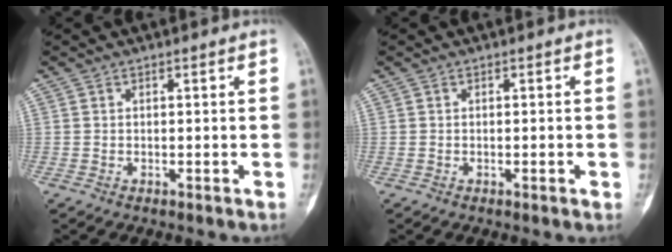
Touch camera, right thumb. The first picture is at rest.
{"total": 1.1, "force": [-0.3, 0.3, 0.9], "torque": [-0.013, 0.000, -0.002]}